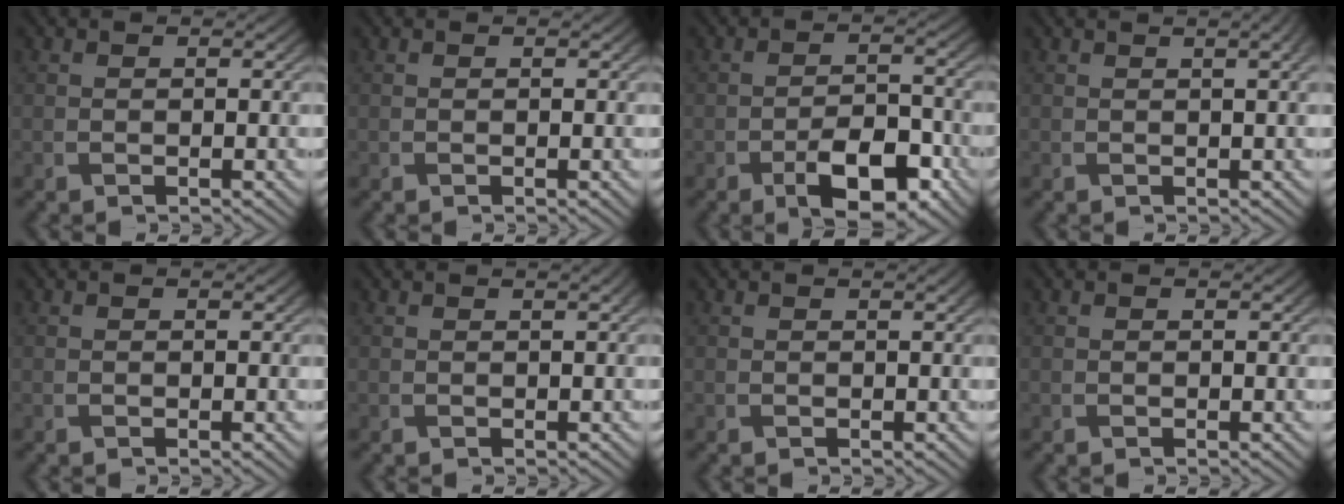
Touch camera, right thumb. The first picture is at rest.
{"total": 0.0}
{"total": 7.4, "force": [-3.9, 3.2, 5.4], "torque": [-0.084, 0.003, -0.064]}
{"total": 2.8, "force": [1.1, 0.7, 2.5], "torque": [-0.030, 0.009, 0.006]}
{"total": 0.0}
{"total": 0.9, "force": [0.6, 0.1, 0.7], "torque": [-0.014, 0.003, 0.003]}
{"total": 0.6, "force": [0.4, 0.0, 0.5], "torque": [-0.008, 0.004, 0.005]}
{"total": 0.0}